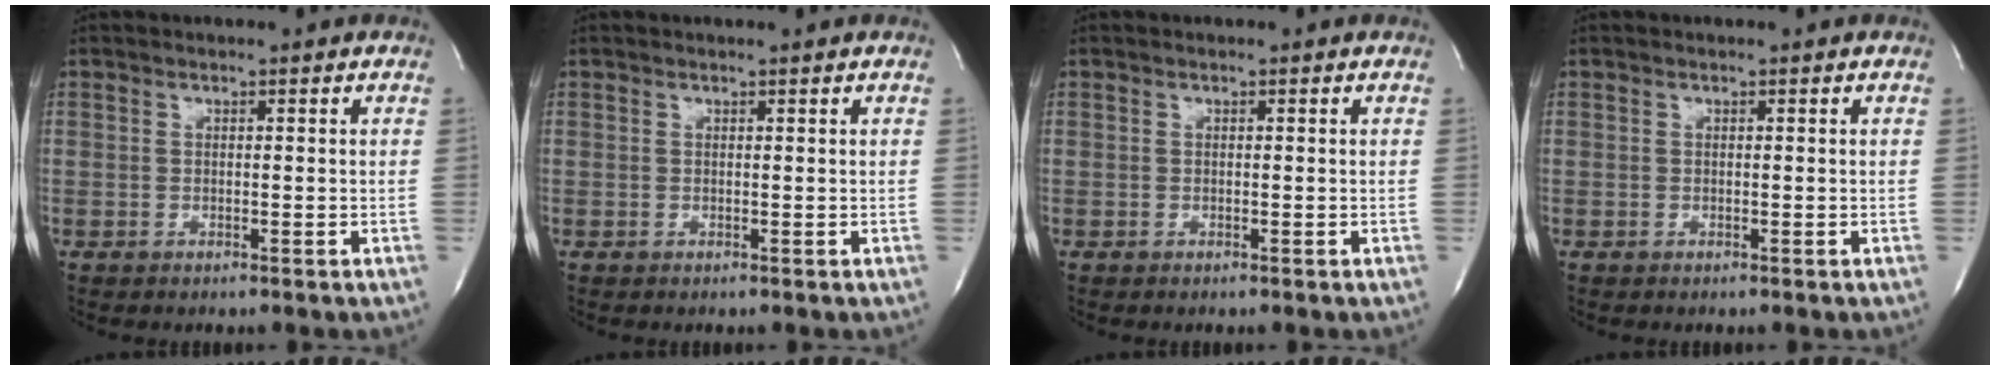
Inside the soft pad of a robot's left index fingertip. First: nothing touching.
{"total": 0.5, "force": [0.5, -0.1, 0.2], "torque": [-0.008, -0.001, 0.012]}
{"total": 0.0}
{"total": 0.0}